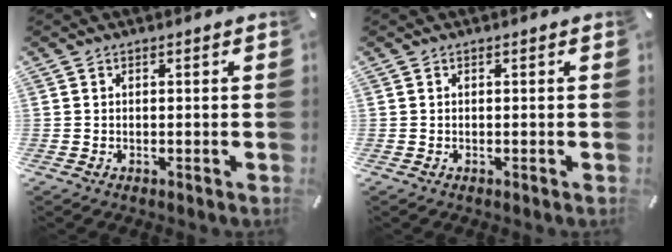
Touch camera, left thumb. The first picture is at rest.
{"total": 0.0}